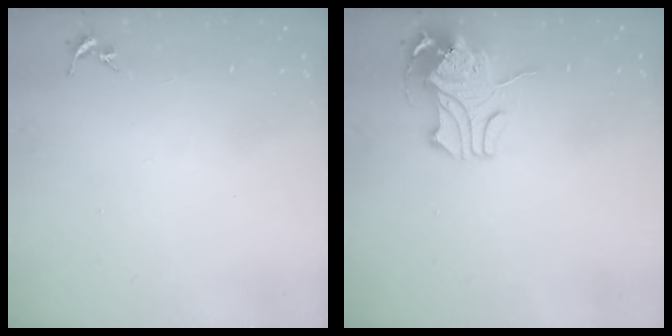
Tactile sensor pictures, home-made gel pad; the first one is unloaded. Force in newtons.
{"total": 10.9, "press": 10.9, "slide": 1.1}